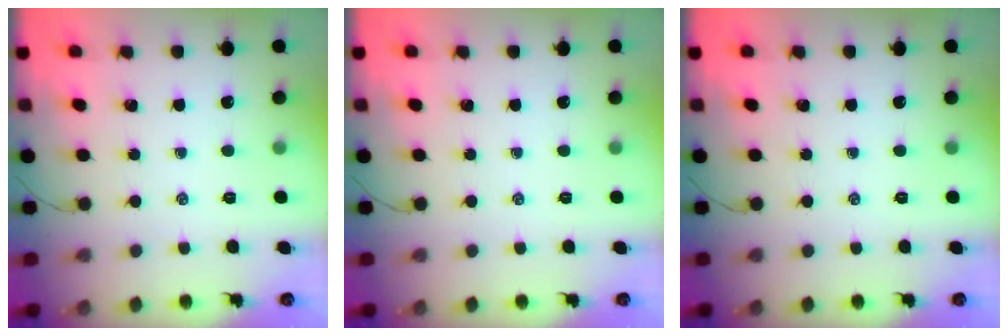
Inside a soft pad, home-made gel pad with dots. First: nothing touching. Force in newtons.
{"total": 0.0}
{"total": 0.0}